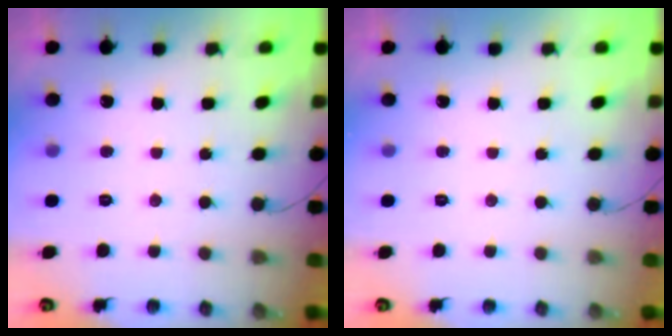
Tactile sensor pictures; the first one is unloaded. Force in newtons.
{"total": 0.0}